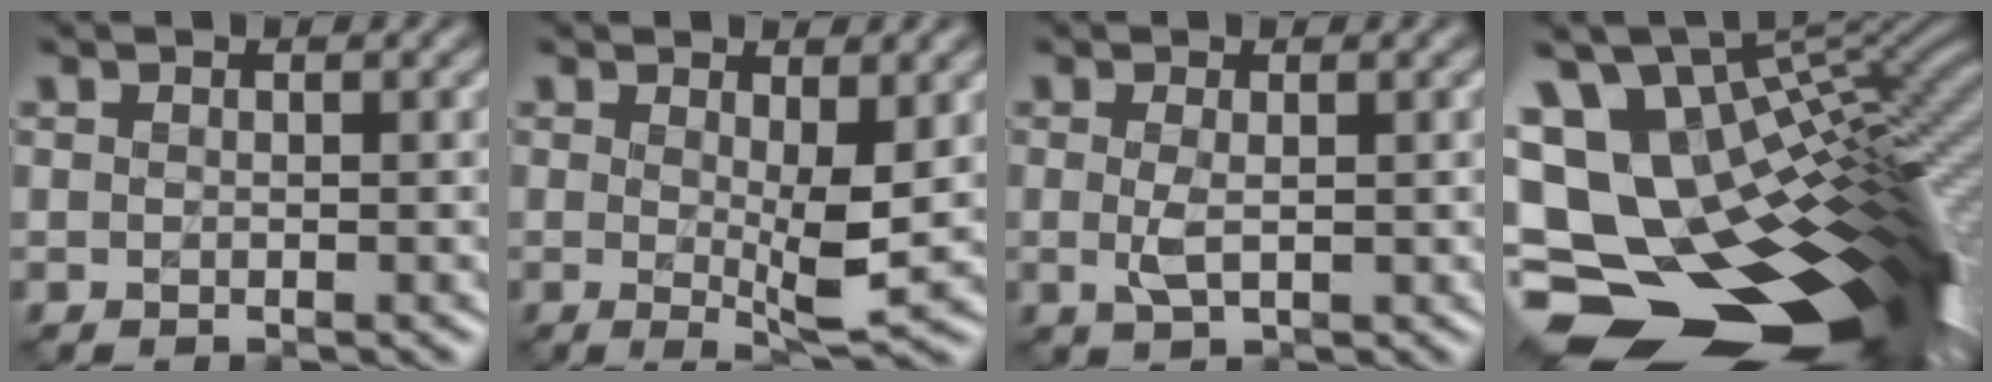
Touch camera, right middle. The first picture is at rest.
{"total": 3.1, "force": [0.8, 0.4, 3.0], "torque": [-0.057, -0.004, 0.016]}
{"total": 2.0, "force": [-0.3, 0.7, 1.9], "torque": [-0.041, -0.002, -0.002]}
{"total": 17.9, "force": [-3.3, 10.5, 14.1], "torque": [-0.248, -0.045, -0.013]}